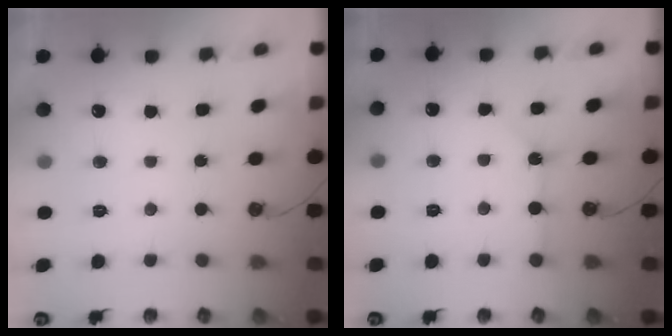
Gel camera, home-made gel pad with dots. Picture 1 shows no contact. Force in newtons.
{"total": 1.8, "press": 1.8, "slide": 0.1}